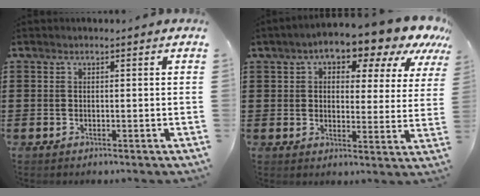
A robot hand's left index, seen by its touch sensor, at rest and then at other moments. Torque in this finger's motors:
{"motor_torque": [1.52, -0.62, 1.05, 0.21]}